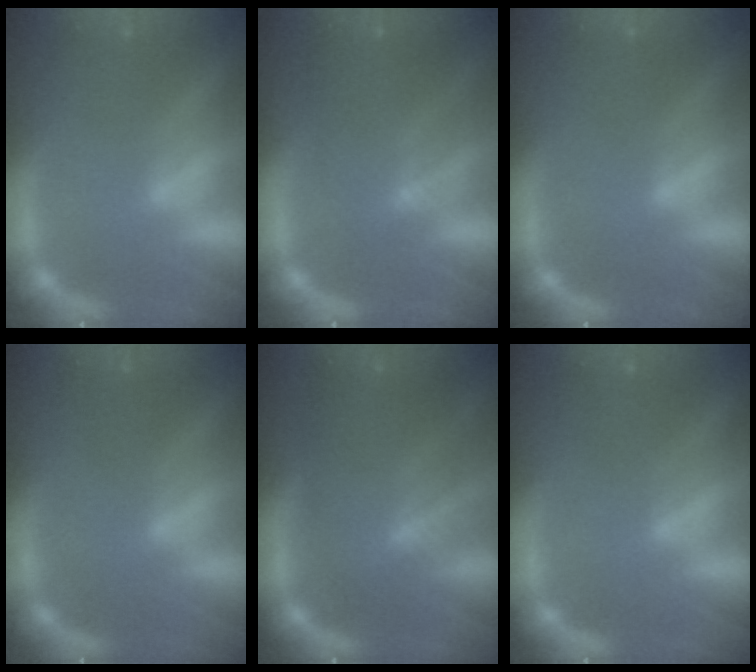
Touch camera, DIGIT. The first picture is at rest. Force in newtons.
{"total": 5.5}
{"total": 0.0}
{"total": 1.0}
{"total": 8.1}
{"total": 2.0}